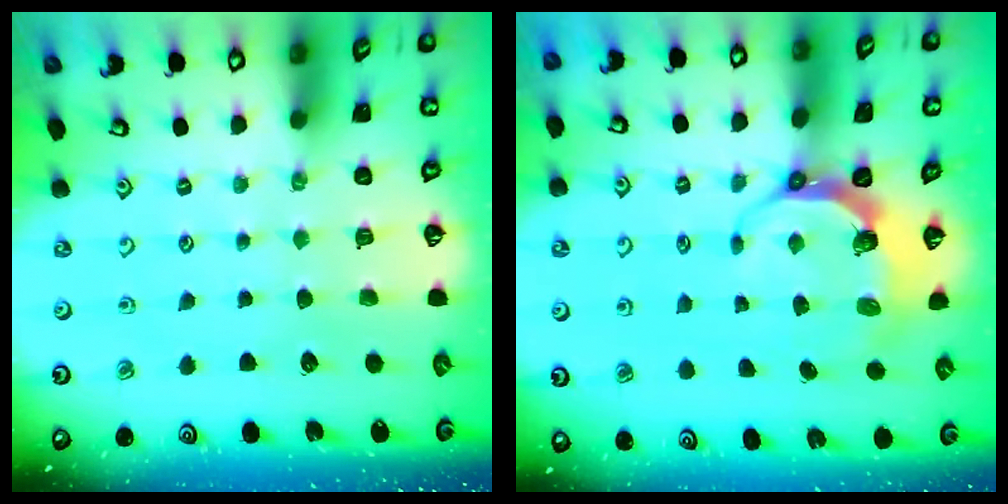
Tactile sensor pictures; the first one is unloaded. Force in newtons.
{"total": 7.2, "press": 5.9, "slide": 4.1}